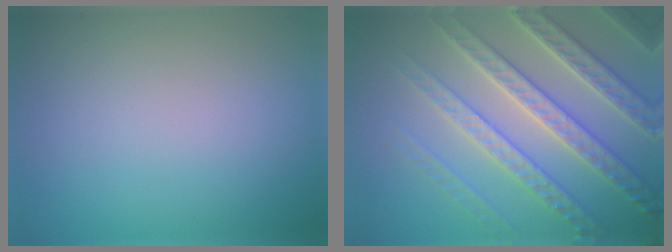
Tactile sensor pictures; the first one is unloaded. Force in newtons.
{"total": 7.1, "press": 6.9, "slide": 1.8}